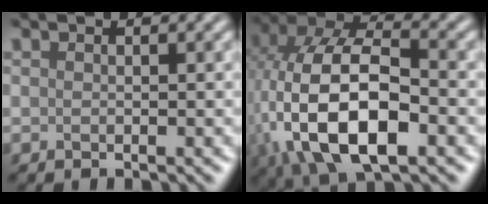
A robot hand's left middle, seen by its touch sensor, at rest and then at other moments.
{"total": 13.8, "force": [-3.0, 7.3, 11.4], "torque": [-0.234, -0.004, -0.051]}